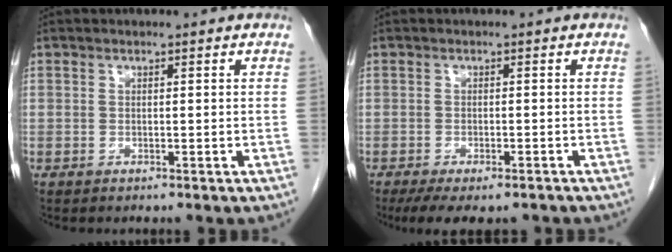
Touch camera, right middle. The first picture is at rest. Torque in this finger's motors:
{"motor_torque": [0.79, -0.54, 0.12, 0.06]}